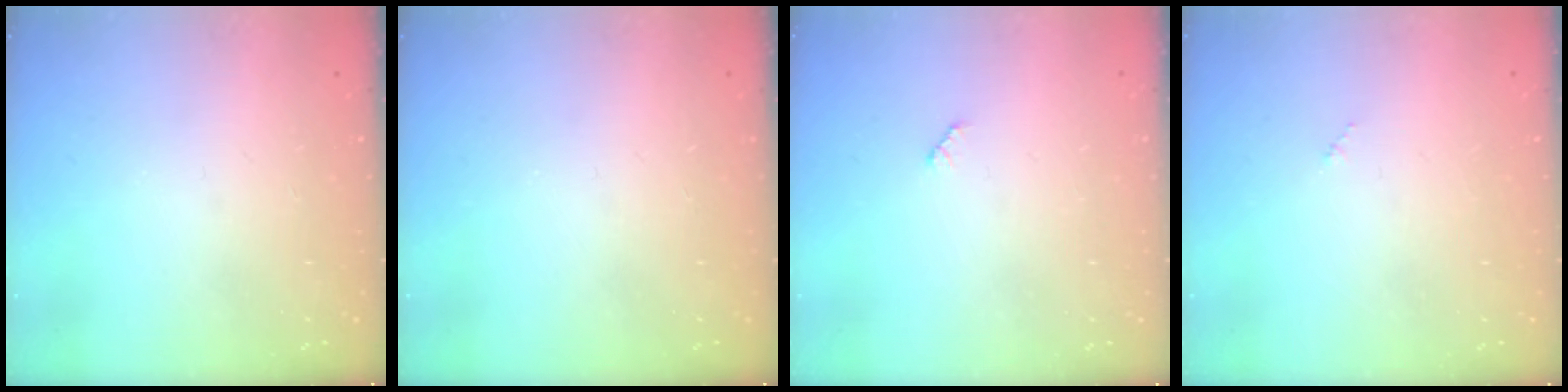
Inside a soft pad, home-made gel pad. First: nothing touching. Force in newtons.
{"total": 0.0}
{"total": 2.5, "press": 2.4, "slide": 0.4}
{"total": 1.5, "press": 1.5, "slide": 0.2}